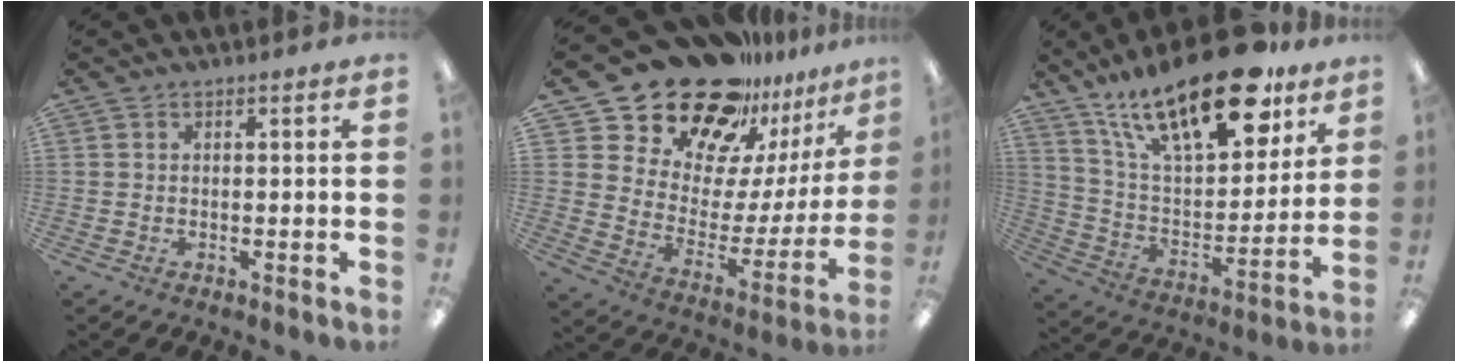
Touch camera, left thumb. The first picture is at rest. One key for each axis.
{"total": 25.0, "fx": 20.8, "fy": 11.1, "fz": 8.4, "tx": -0.157, "ty": -0.145, "tz": 0.388}
{"total": 24.7, "fx": 16.8, "fy": 9.4, "fz": 15.4, "tx": -0.261, "ty": -0.093, "tz": 0.289}